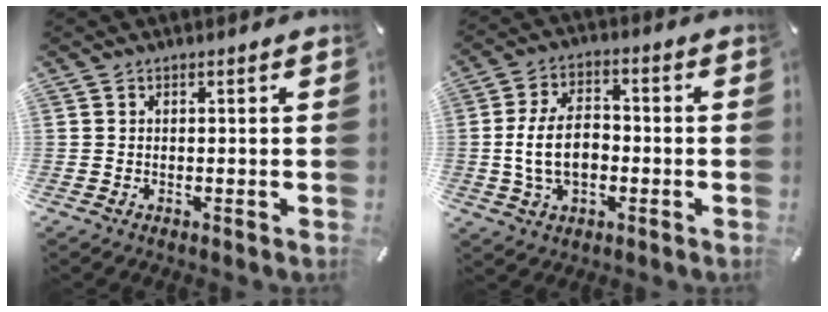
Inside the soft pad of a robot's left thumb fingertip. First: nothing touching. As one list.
[{"total": 11.1, "force": [-1.2, 7.2, 8.4], "torque": [-0.175, 0.016, -0.019]}]